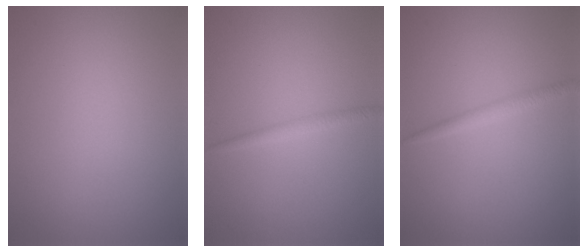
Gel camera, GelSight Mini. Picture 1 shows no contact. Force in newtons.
{"total": 1.3, "press": 1.3, "slide": 0.0}
{"total": 1.4, "press": 1.4, "slide": 0.1}